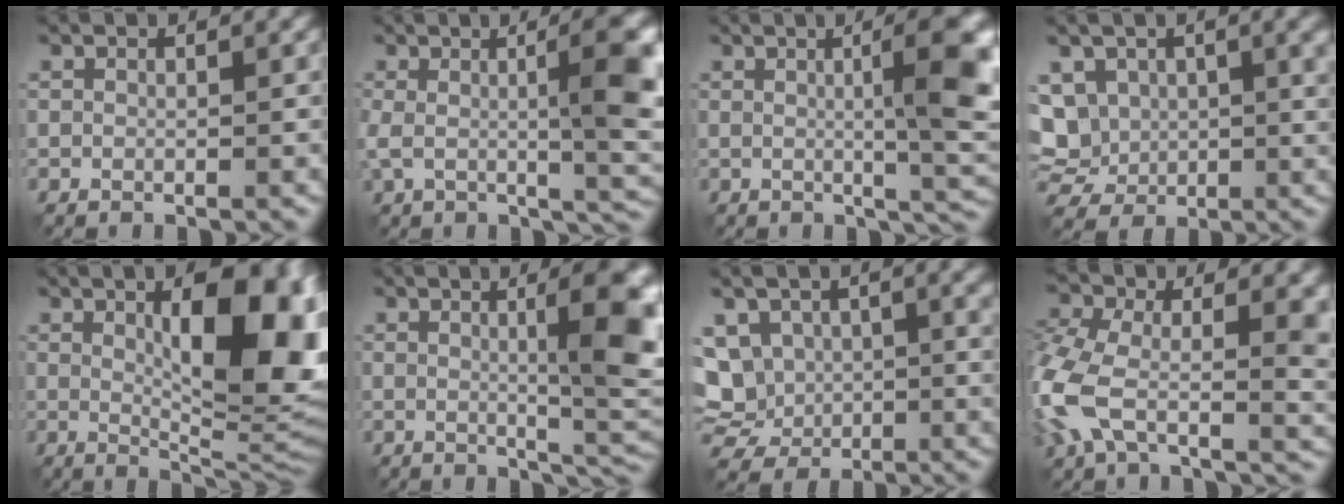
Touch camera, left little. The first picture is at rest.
{"total": 9.0, "force": [0.5, 2.6, 8.5], "torque": [-0.121, 0.004, 0.005]}
{"total": 8.3, "force": [0.7, 1.9, 8.0], "torque": [-0.087, 0.007, 0.012]}
{"total": 8.4, "force": [2.1, 6.0, 5.5], "torque": [-0.122, -0.005, 0.040]}
{"total": 13.4, "force": [2.6, 4.8, 12.2], "torque": [-0.143, 0.003, 0.040]}
{"total": 9.3, "force": [1.1, 2.2, 8.9], "torque": [-0.095, 0.008, 0.018]}
{"total": 7.7, "force": [1.8, 5.9, 4.6], "torque": [-0.102, 0.001, 0.032]}
{"total": 13.1, "force": [-1.5, 7.2, 10.8], "torque": [-0.262, -0.023, -0.030]}